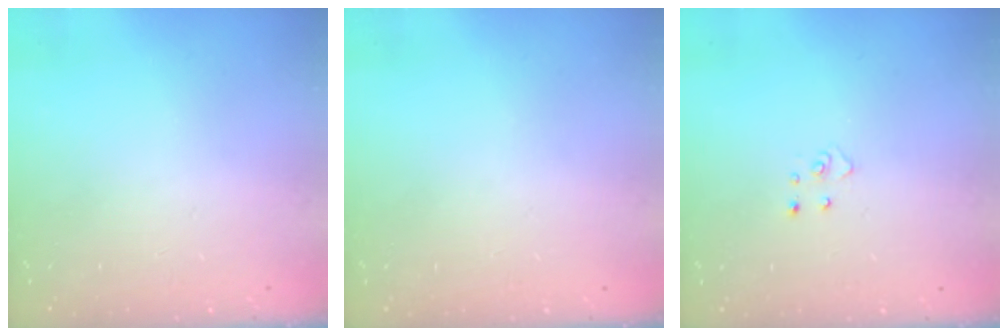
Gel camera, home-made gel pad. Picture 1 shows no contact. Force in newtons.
{"total": 0.0}
{"total": 3.7, "press": 3.7, "slide": 0.3}